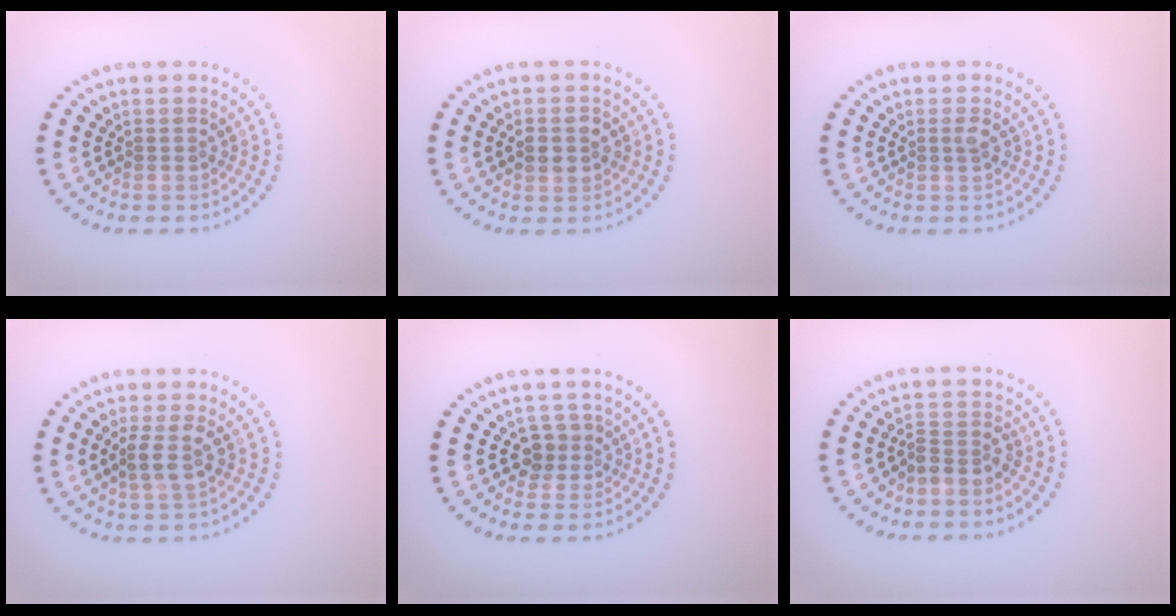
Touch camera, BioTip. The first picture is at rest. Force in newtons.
{"total": 2.7, "press": 2.7, "slide": 0.1}
{"total": 0.6, "press": 0.5, "slide": 0.4}
{"total": 2.0, "press": 1.6, "slide": 1.3}
{"total": 1.9, "press": 1.5, "slide": 1.1}
{"total": 2.3, "press": 1.8, "slide": 1.5}